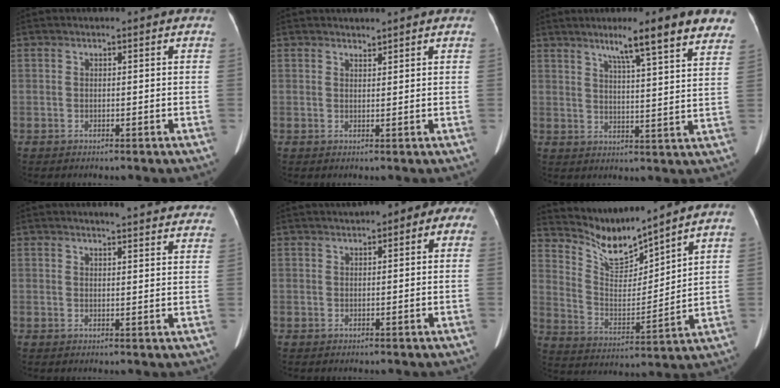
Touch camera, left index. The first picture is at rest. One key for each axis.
{"total": 1.0, "fx": 1.0, "fy": 0.0, "fz": 0.0, "tx": -0.008, "ty": 0.003, "tz": 0.018}
{"total": 12.8, "fx": 9.3, "fy": 0.2, "fz": 8.8, "tx": -0.114, "ty": 0.008, "tz": 0.115}
{"total": 13.3, "fx": 12.3, "fy": 2.0, "fz": 4.6, "tx": -0.039, "ty": -0.003, "tz": 0.127}
{"total": 6.2, "fx": 2.8, "fy": 3.1, "fz": 4.6, "tx": -0.046, "ty": 0.035, "tz": 0.031}
{"total": 9.6, "fx": 9.4, "fy": 0.4, "fz": 1.9, "tx": -0.054, "ty": -0.007, "tz": 0.194}